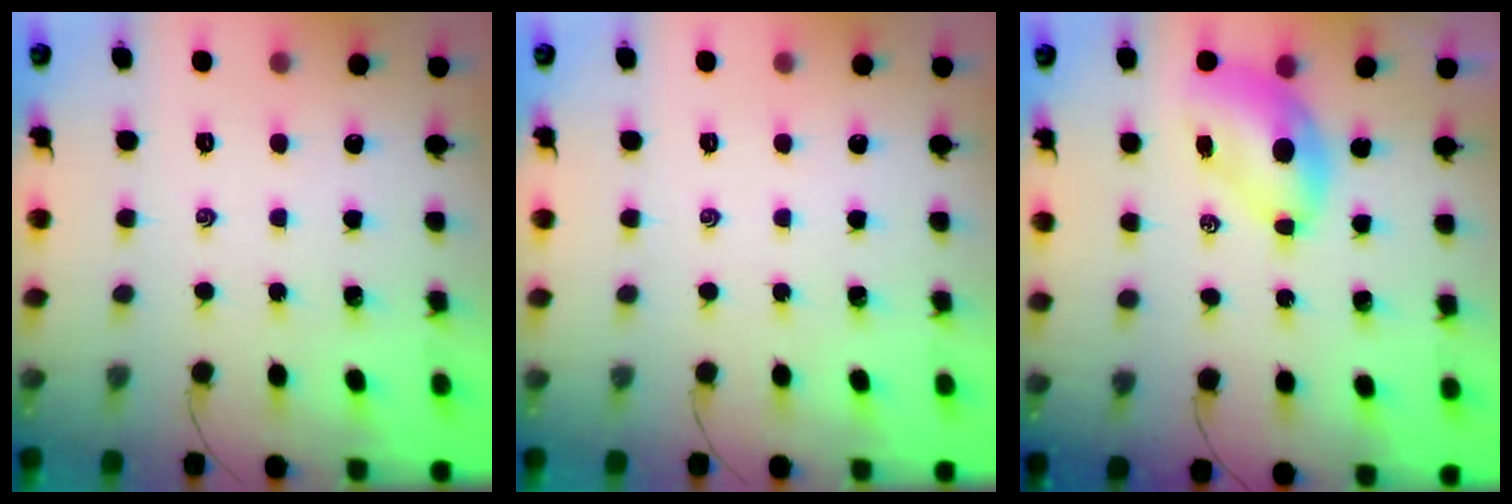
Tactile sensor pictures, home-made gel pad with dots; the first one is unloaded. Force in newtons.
{"total": 0.0}
{"total": 6.8, "press": 6.7, "slide": 1.3}